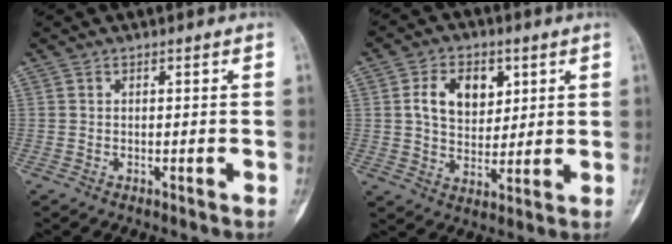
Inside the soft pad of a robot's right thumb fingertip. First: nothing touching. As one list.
[{"total": 10.1, "force": [3.1, 6.9, 6.6], "torque": [-0.084, -0.008, 0.057]}]